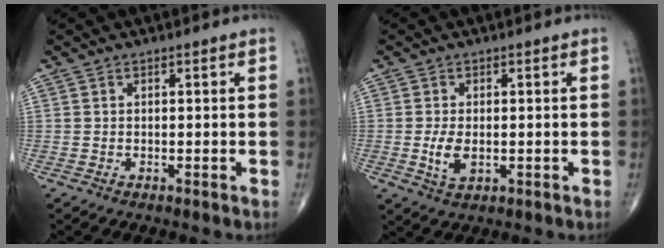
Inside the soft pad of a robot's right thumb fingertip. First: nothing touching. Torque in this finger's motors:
{"motor_torque": [-0.25, 0.30, 0.56, 0.30, 0.12]}